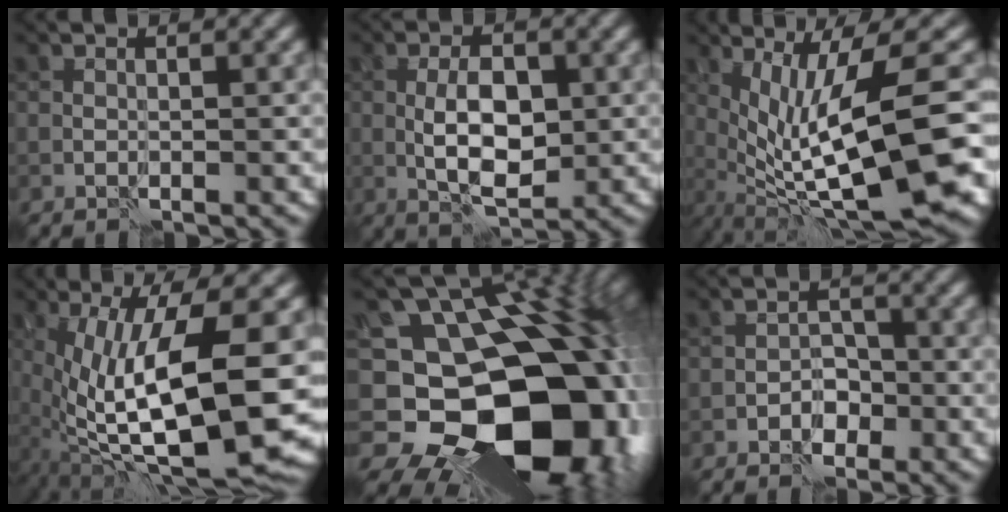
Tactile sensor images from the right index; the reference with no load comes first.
{"total": 5.3, "force": [-0.4, 2.7, 4.6], "torque": [-0.083, 0.001, -0.008]}
{"total": 12.2, "force": [-1.3, 2.8, 11.8], "torque": [-0.188, -0.009, -0.007]}
{"total": 13.8, "force": [-1.7, 4.5, 12.9], "torque": [-0.228, -0.013, -0.025]}
{"total": 18.8, "force": [-3.5, 13.9, 12.2], "torque": [-0.196, -0.014, -0.047]}
{"total": 1.8, "force": [-0.9, 1.4, 0.7], "torque": [-0.001, 0.007, -0.016]}